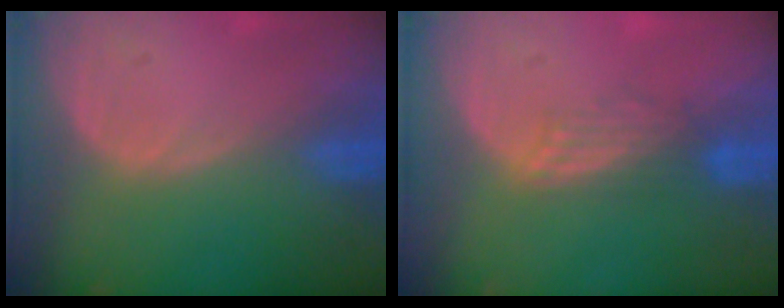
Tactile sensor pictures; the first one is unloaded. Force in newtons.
{"total": 2.7, "press": 2.7, "slide": 0.4}